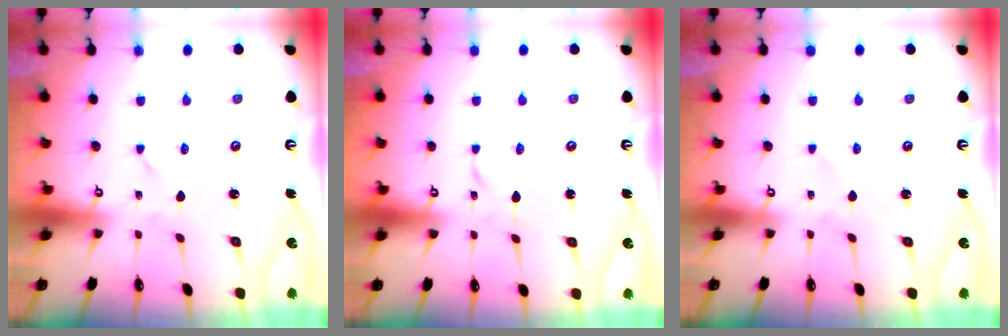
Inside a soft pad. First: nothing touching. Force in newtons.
{"total": 4.3, "press": 4.2, "slide": 0.4}
{"total": 2.6, "press": 2.6, "slide": 0.2}